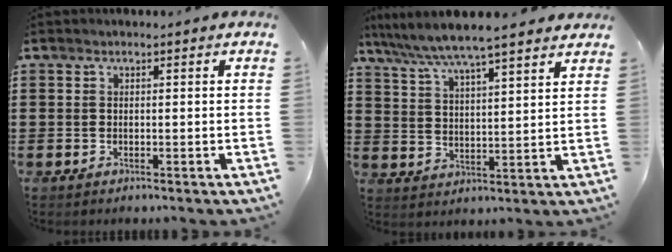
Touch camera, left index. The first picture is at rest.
{"total": 6.1, "force": [5.5, -0.2, 2.6], "torque": [-0.073, -0.027, 0.092]}